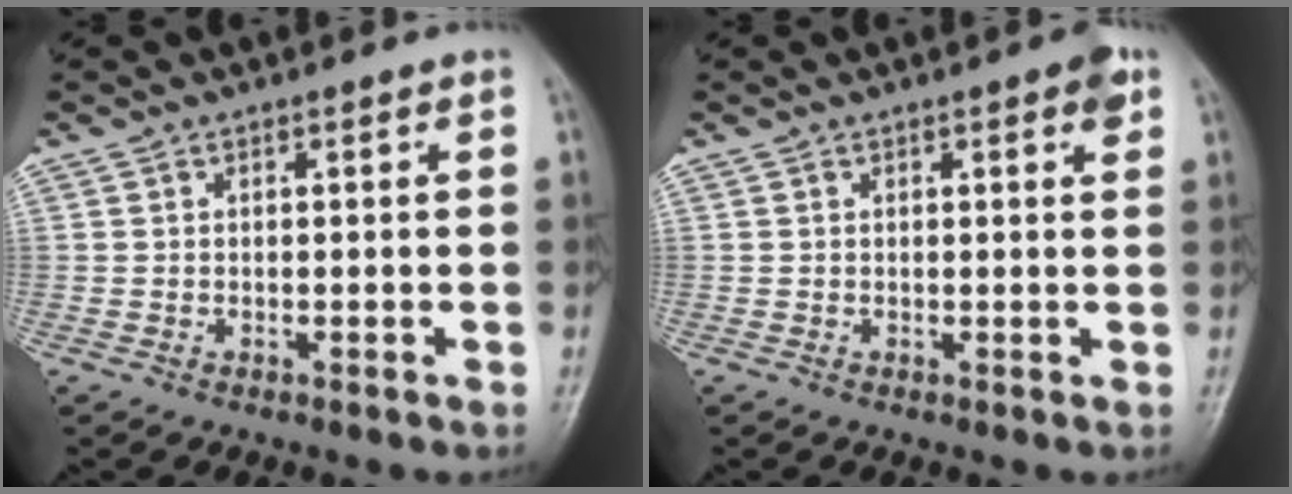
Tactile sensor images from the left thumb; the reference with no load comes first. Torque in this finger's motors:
{"motor_torque": [0.26, 0.14, 0.34, -0.01, 0.00]}